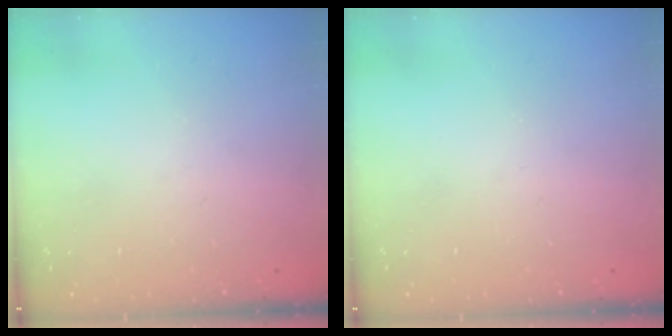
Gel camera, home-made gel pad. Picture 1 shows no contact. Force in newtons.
{"total": 0.0}